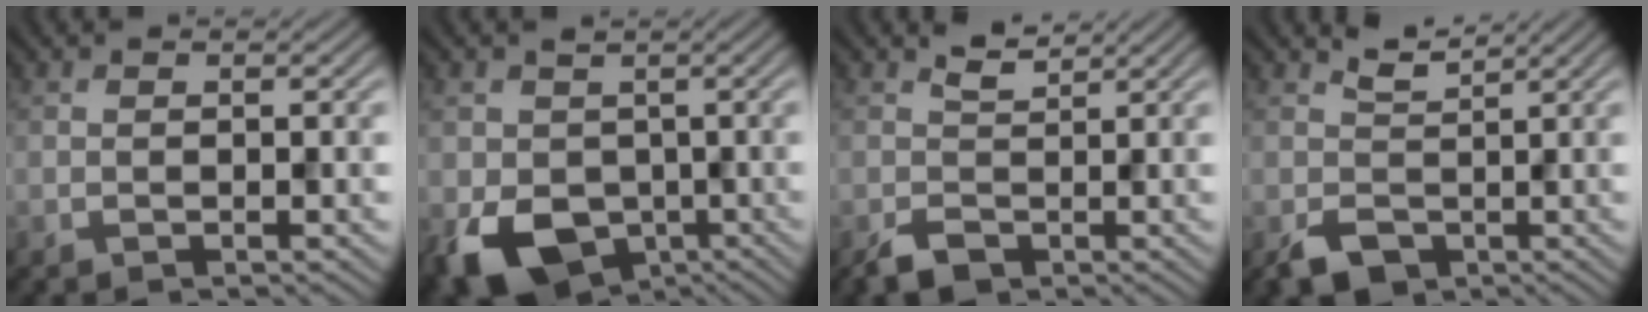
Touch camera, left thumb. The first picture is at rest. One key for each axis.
{"total": 10.0, "fx": -2.7, "fy": 7.6, "fz": 5.9, "tx": -0.133, "ty": -0.031, "tz": -0.045}
{"total": 2.5, "fx": 0.0, "fy": 1.8, "fz": 1.8, "tx": -0.040, "ty": -0.005, "tz": 0.003}
{"total": 3.2, "fx": 0.3, "fy": 2.5, "fz": 2.0, "tx": -0.041, "ty": -0.010, "tz": 0.011}